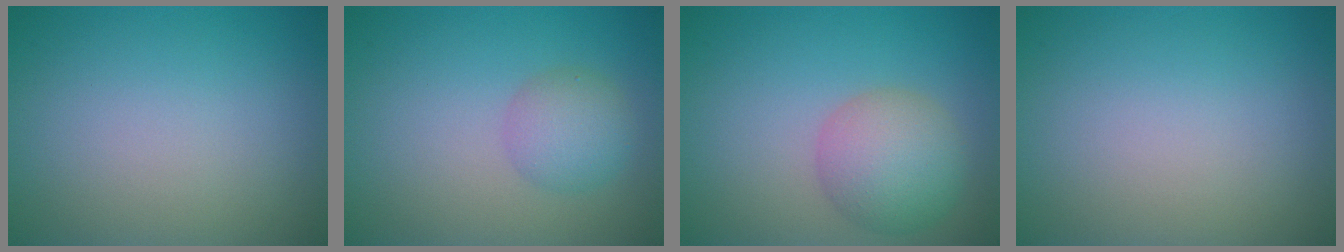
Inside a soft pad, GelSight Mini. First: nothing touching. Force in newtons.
{"total": 2.8, "press": 2.8, "slide": 0.1}
{"total": 4.8, "press": 4.8, "slide": 0.2}
{"total": 0.0}